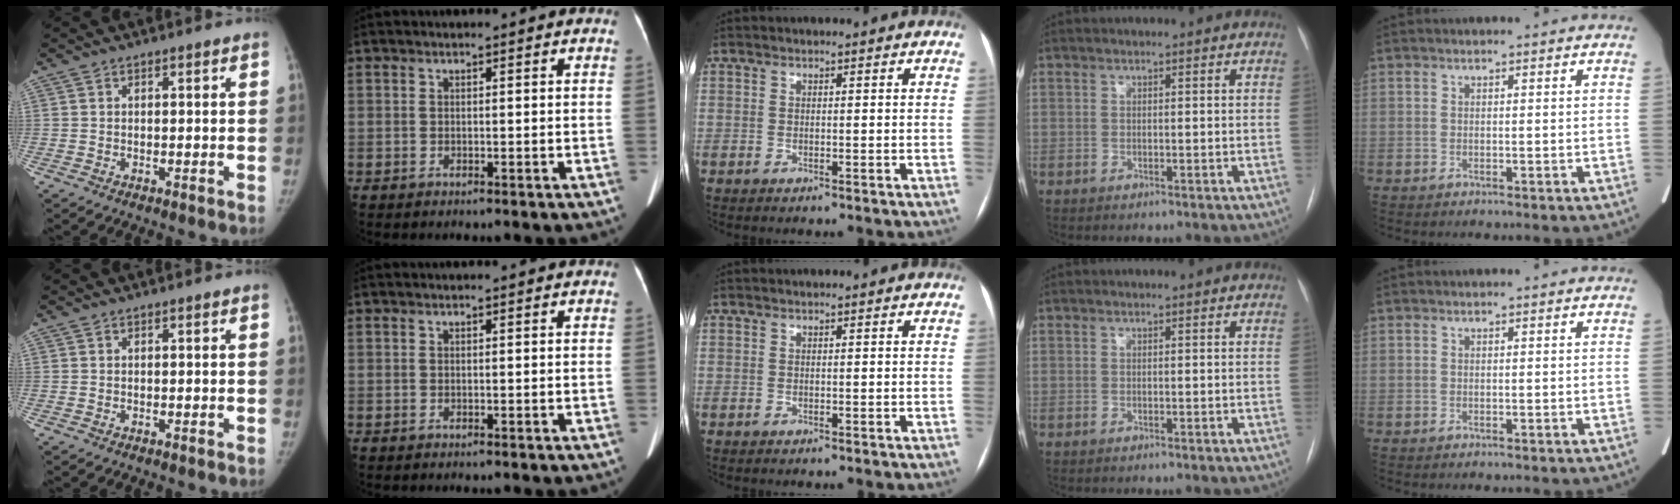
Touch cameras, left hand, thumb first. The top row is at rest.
{}